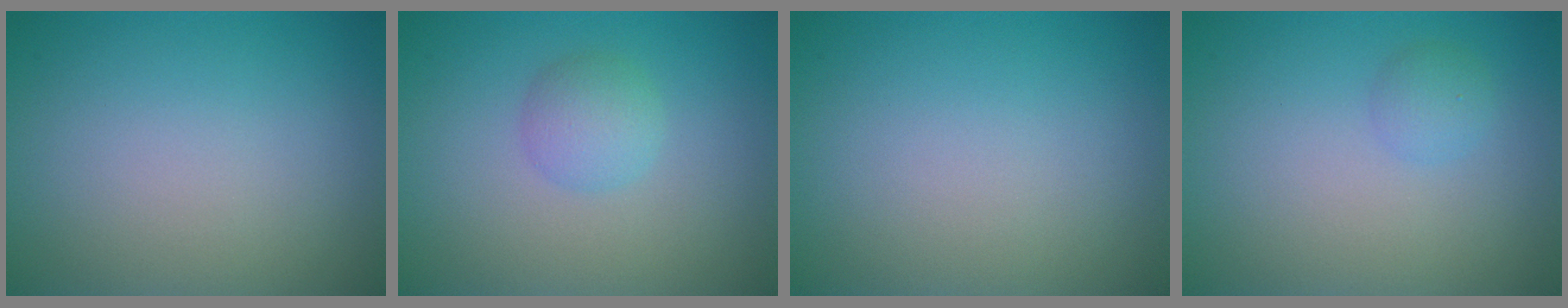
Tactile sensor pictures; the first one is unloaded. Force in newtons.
{"total": 2.1, "press": 2.1, "slide": 0.1}
{"total": 0.0}
{"total": 1.2, "press": 1.2, "slide": 0.1}